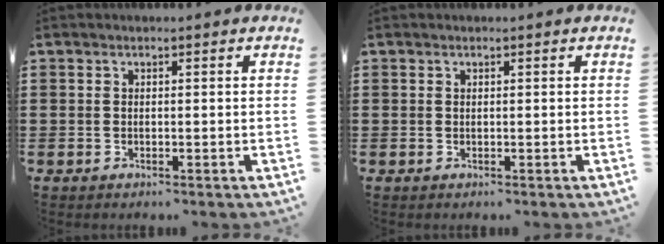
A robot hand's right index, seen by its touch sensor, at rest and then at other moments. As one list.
[{"total": 0.0}]